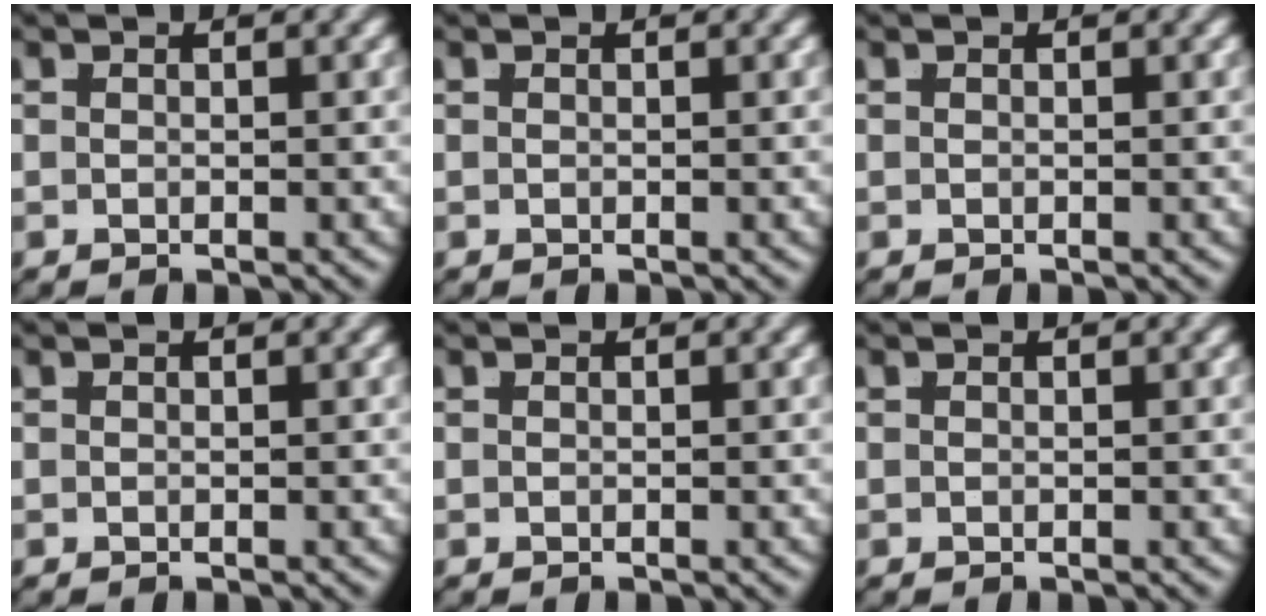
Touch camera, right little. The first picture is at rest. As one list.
[{"total": 0.0}, {"total": 0.0}, {"total": 0.0}, {"total": 0.0}, {"total": 0.0}]